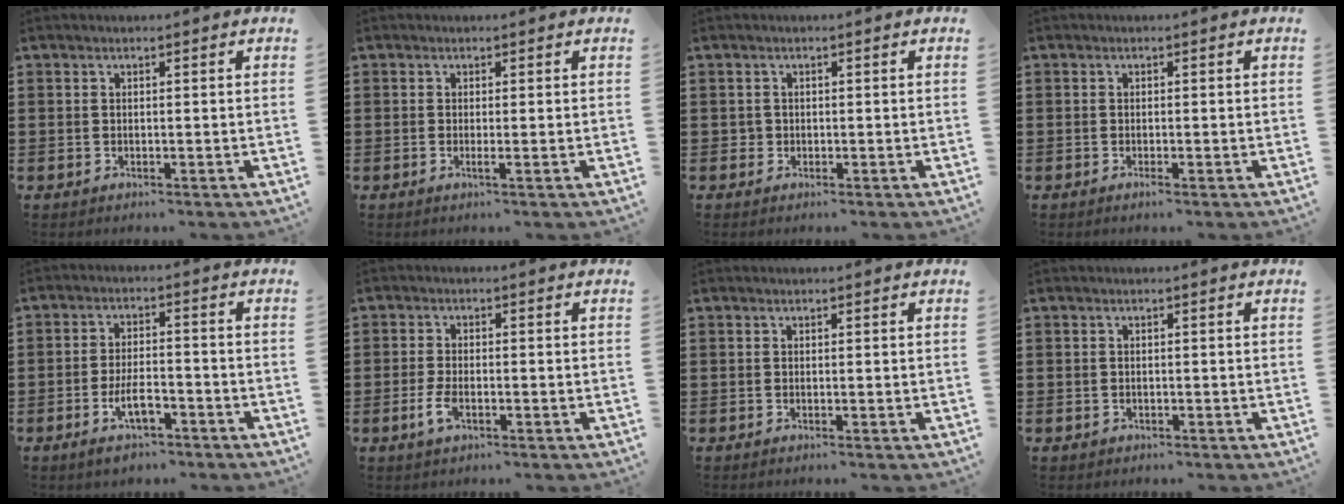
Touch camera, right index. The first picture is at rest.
{"total": 0.6, "force": [-0.2, 0.0, 0.6], "torque": [-0.012, -0.004, -0.002]}
{"total": 1.0, "force": [-0.2, 1.0, 0.2], "torque": [-0.005, 0.006, -0.006]}
{"total": 0.6, "force": [-0.4, 0.1, 0.4], "torque": [-0.009, -0.002, -0.007]}
{"total": 5.8, "force": [-3.1, 2.3, 4.3], "torque": [-0.090, 0.001, -0.060]}
{"total": 3.2, "force": [-1.2, 1.5, 2.5], "torque": [-0.067, -0.004, -0.029]}
{"total": 0.0}
{"total": 0.7, "force": [-0.3, 0.6, 0.0], "torque": [-0.002, 0.005, -0.007]}